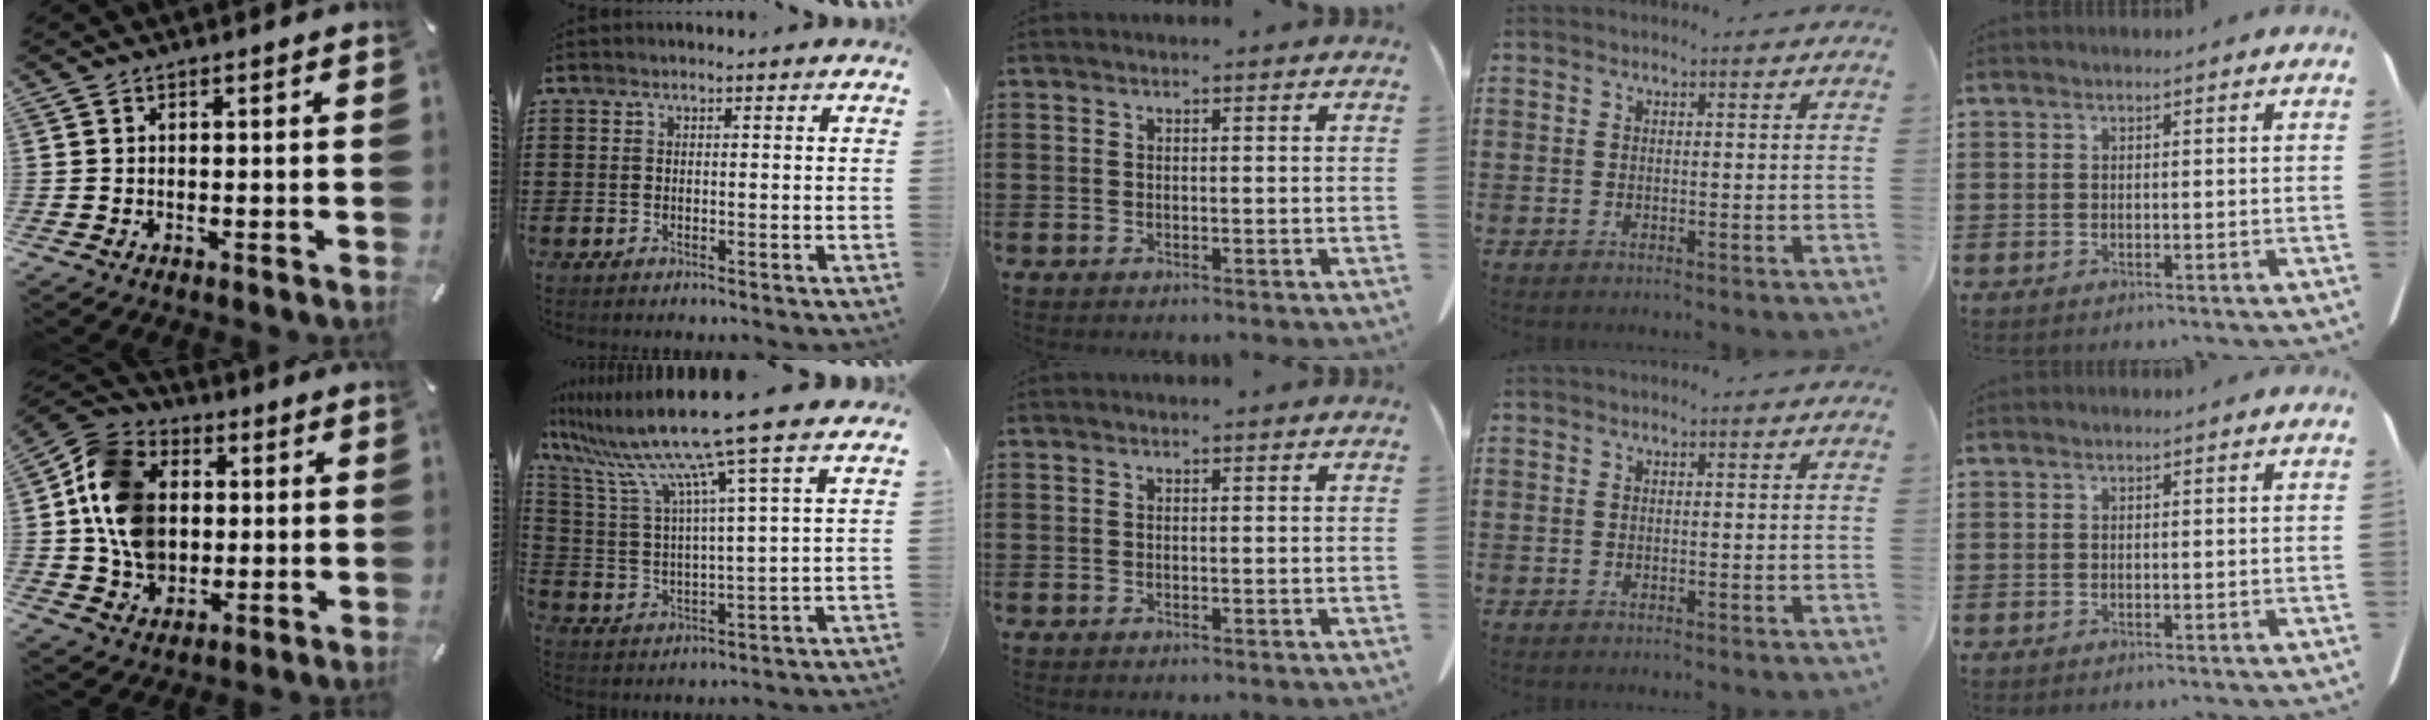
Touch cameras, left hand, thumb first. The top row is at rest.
{"thumb": {"total": 14.9, "force": [0.2, 12.6, 8.0], "torque": [-0.183, 0.016, 0.005]}, "index": {"total": 12.4, "force": [9.8, -0.5, 7.5], "torque": [-0.178, -0.057, 0.156]}}